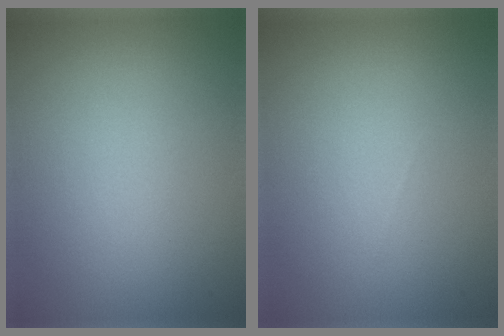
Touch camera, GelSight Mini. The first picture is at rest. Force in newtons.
{"total": 0.0}